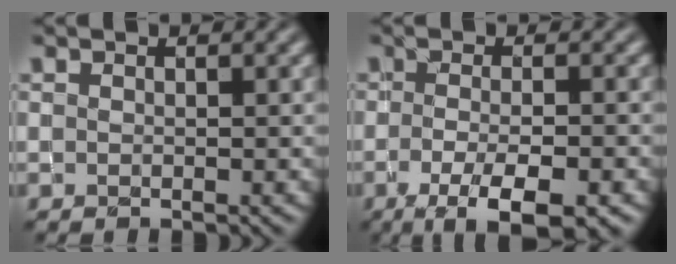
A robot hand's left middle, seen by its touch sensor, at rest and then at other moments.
{"total": 6.6, "force": [-3.1, 1.8, 5.5], "torque": [-0.085, -0.009, -0.045]}